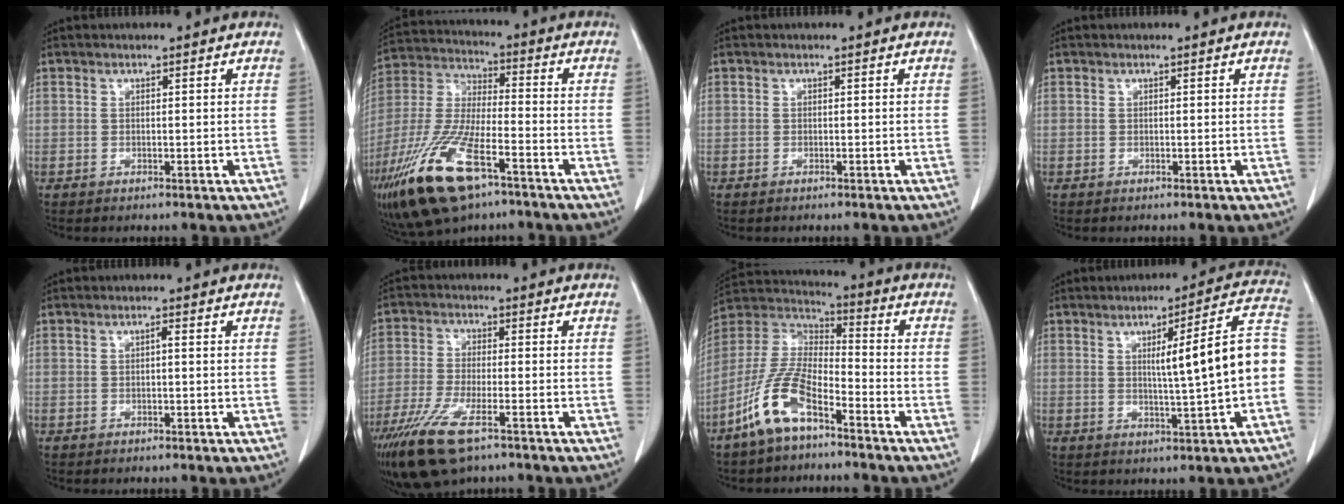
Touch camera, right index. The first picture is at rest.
{"total": 18.7, "force": [-10.6, 5.3, 14.4], "torque": [-0.334, -0.038, -0.197]}
{"total": 0.0}
{"total": 0.0}
{"total": 0.6, "force": [0.0, 0.1, 0.6], "torque": [-0.009, 0.002, -0.001]}
{"total": 11.0, "force": [-7.1, 2.7, 8.0], "torque": [-0.159, -0.025, -0.125]}
{"total": 11.9, "force": [-7.2, 3.8, 8.7], "torque": [-0.198, -0.001, -0.144]}
{"total": 12.3, "force": [-0.2, -0.1, 12.3], "torque": [-0.159, 0.021, -0.005]}